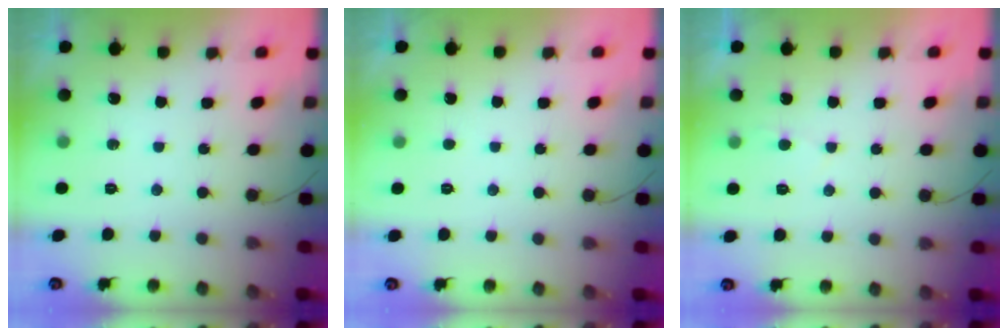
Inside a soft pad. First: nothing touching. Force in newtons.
{"total": 1.6, "press": 1.6, "slide": 0.2}
{"total": 2.1, "press": 2.1, "slide": 0.2}